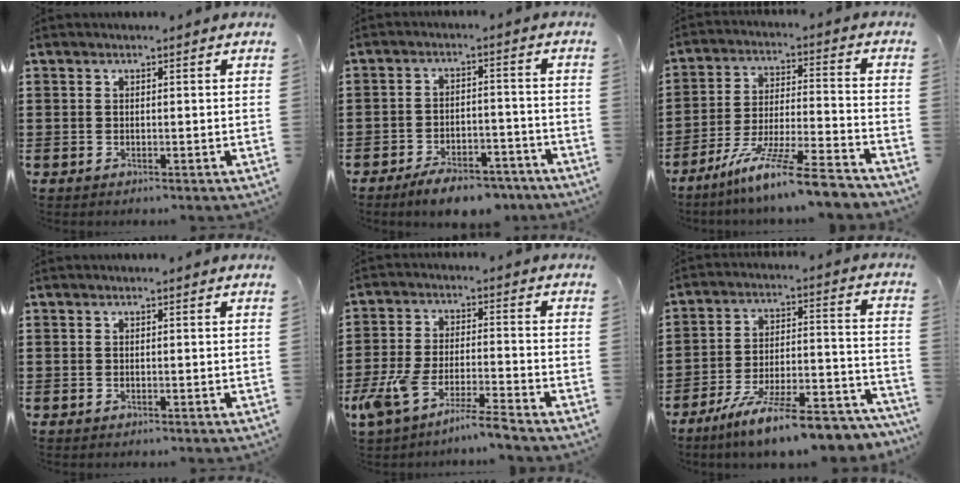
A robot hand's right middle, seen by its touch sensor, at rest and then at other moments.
{"total": 5.9, "force": [-5.4, 1.0, 2.1], "torque": [-0.037, 0.004, -0.101]}
{"total": 11.4, "force": [-9.4, -0.2, 6.4], "torque": [-0.115, 0.009, -0.181]}
{"total": 0.0}
{"total": 7.0, "force": [-6.1, -0.1, 3.5], "torque": [-0.096, -0.021, -0.122]}
{"total": 11.4, "force": [-9.7, 0.6, 6.0], "torque": [-0.094, 0.019, -0.181]}